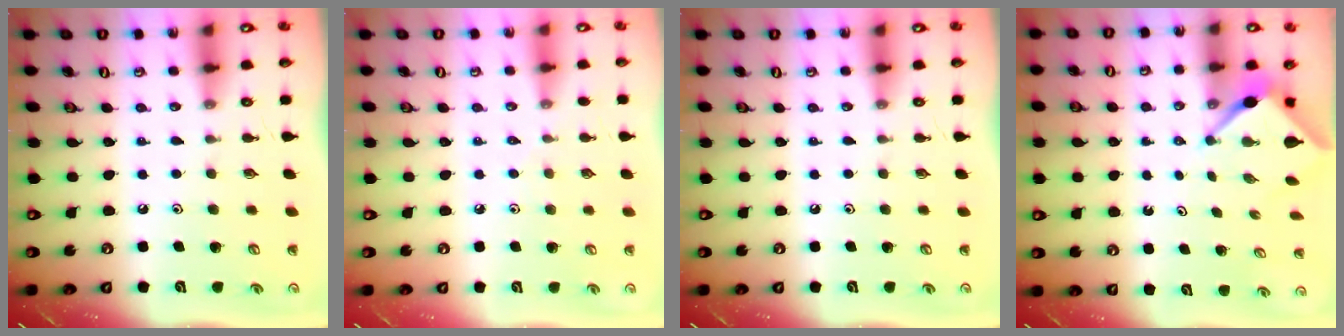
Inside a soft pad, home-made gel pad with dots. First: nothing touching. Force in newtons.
{"total": 2.6, "press": 2.6, "slide": 0.5}
{"total": 0.0}
{"total": 3.1, "press": 3.1, "slide": 0.2}